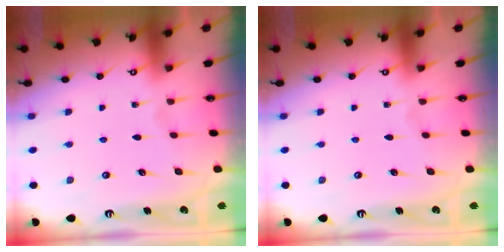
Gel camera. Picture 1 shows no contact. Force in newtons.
{"total": 0.0}